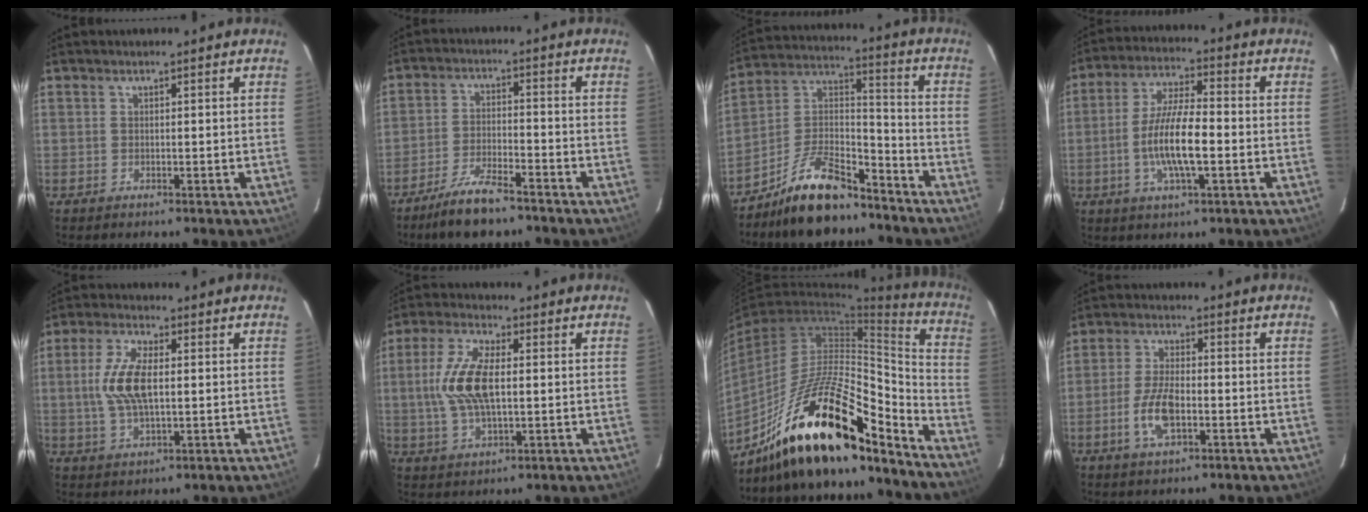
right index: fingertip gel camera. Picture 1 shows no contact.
{"total": 9.2, "force": [-7.3, 2.3, 5.1], "torque": [-0.118, -0.007, -0.131]}
{"total": 15.2, "force": [-11.2, 5.5, 8.8], "torque": [-0.179, 0.028, -0.197]}
{"total": 11.1, "force": [-2.6, 2.5, 10.5], "torque": [-0.208, -0.002, -0.048]}
{"total": 9.3, "force": [0.6, 3.9, 8.5], "torque": [-0.174, 0.006, 0.013]}
{"total": 11.3, "force": [0.6, 4.9, 10.2], "torque": [-0.214, 0.009, 0.012]}
{"total": 22.9, "force": [-16.6, 6.5, 14.3], "torque": [-0.246, 0.004, -0.292]}
{"total": 7.5, "force": [-2.6, 3.2, 6.3], "torque": [-0.135, 0.000, -0.049]}